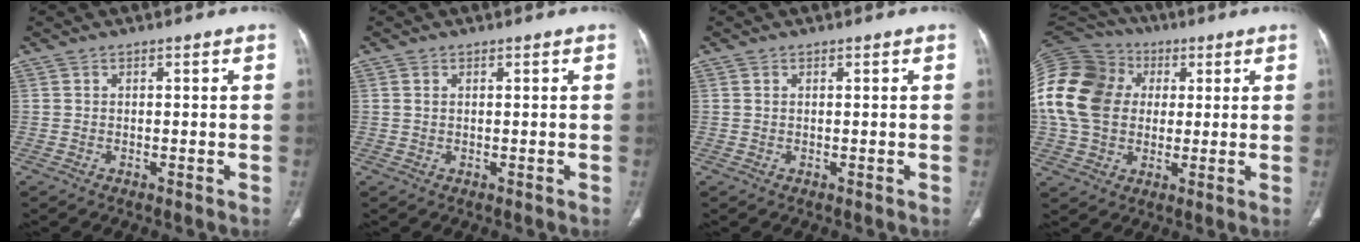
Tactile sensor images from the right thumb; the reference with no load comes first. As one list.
[{"total": 1.1, "force": [0.4, 0.7, 0.7], "torque": [-0.018, 0.003, 0.011]}, {"total": 0.5, "force": [0.3, 0.3, 0.3], "torque": [-0.009, 0.003, 0.005]}, {"total": 22.2, "force": [2.6, 17.4, 13.6], "torque": [-0.296, 0.031, 0.048]}]